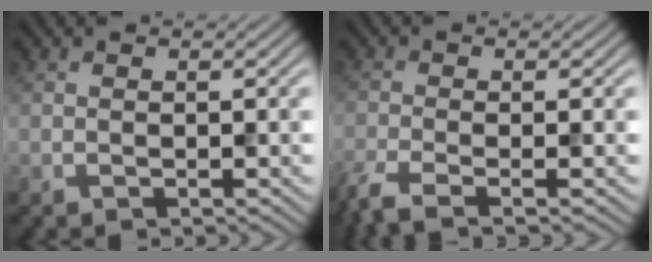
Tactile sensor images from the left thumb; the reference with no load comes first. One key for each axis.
{"total": 4.2, "fx": -2.8, "fy": 0.8, "fz": 3.1, "tx": -0.054, "ty": -0.007, "tz": -0.068}